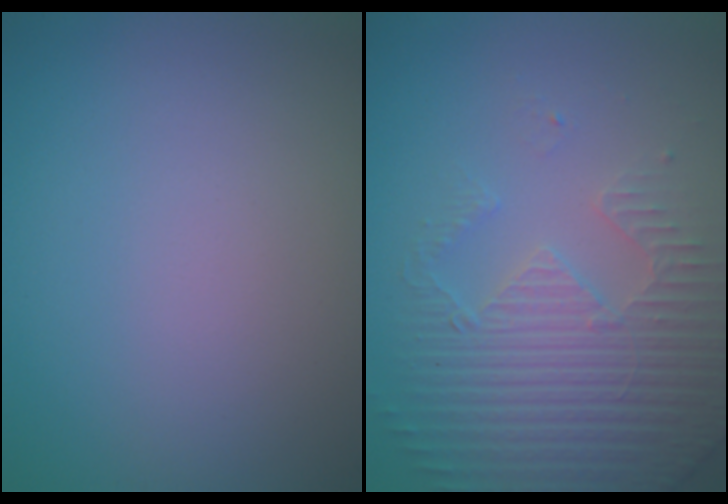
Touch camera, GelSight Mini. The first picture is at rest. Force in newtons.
{"total": 4.8, "press": 3.9, "slide": 2.8}